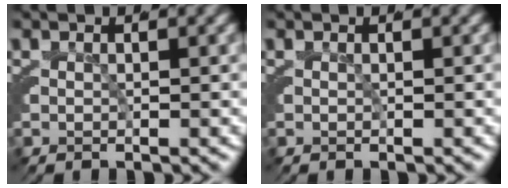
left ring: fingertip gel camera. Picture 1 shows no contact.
{"total": 0.0}